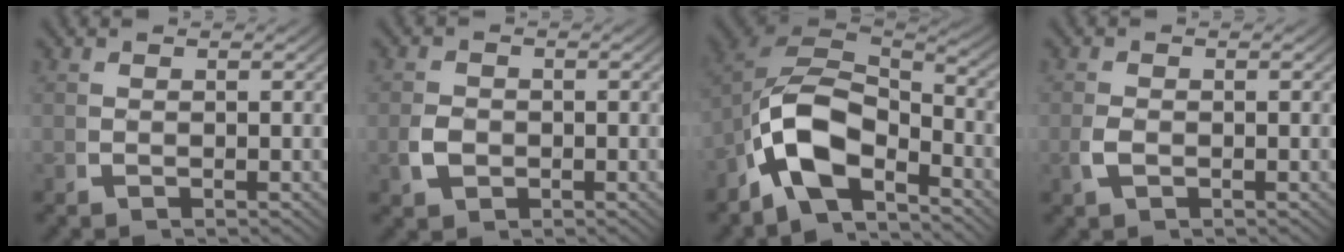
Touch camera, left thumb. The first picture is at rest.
{"total": 2.4, "force": [-0.6, 1.9, 1.3], "torque": [-0.032, -0.007, -0.007]}
{"total": 12.4, "force": [-2.2, 8.4, 8.9], "torque": [-0.206, -0.045, -0.031]}
{"total": 1.3, "force": [-0.4, 0.8, 0.9], "torque": [-0.031, -0.007, -0.004]}